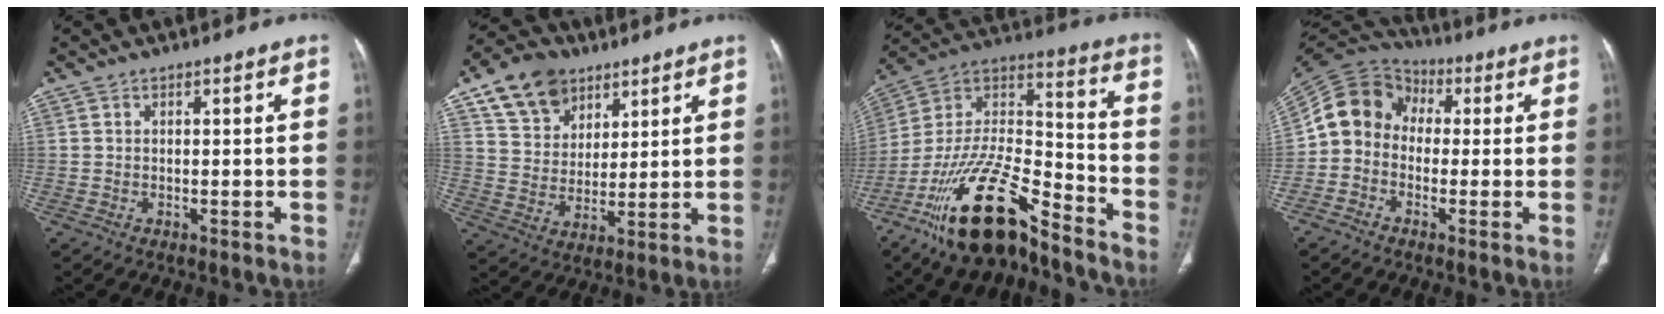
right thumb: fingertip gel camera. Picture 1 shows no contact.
{"total": 12.8, "force": [7.4, 9.0, 5.4], "torque": [-0.072, -0.017, 0.137]}
{"total": 22.1, "force": [-15.8, 7.3, 13.7], "torque": [-0.260, 0.080, -0.288]}
{"total": 10.5, "force": [-0.5, 9.0, 5.4], "torque": [-0.090, 0.038, -0.029]}